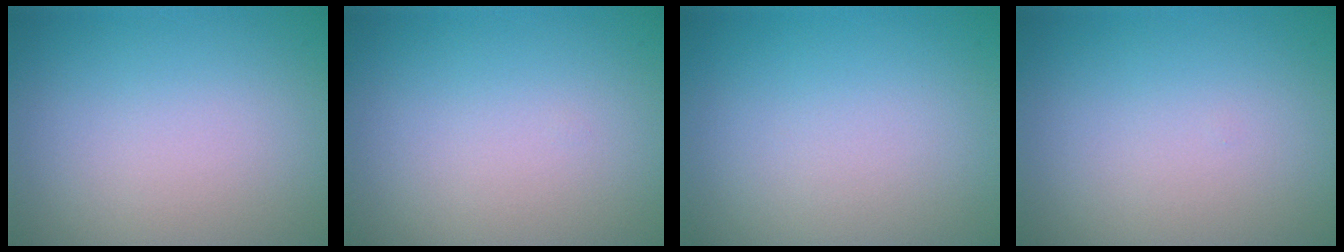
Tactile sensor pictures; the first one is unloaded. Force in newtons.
{"total": 0.0}
{"total": 0.0}
{"total": 0.0}